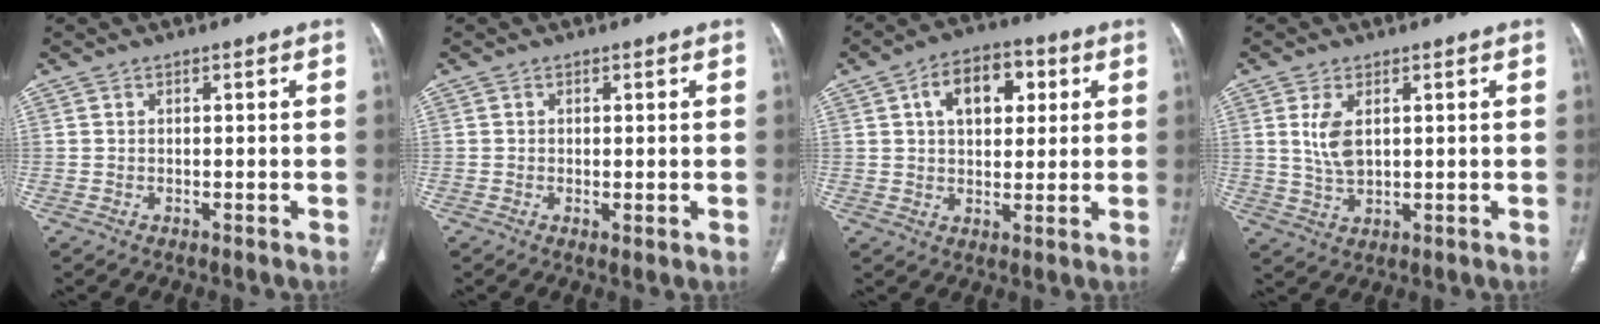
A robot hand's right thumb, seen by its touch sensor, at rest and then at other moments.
{"total": 1.3, "force": [-0.2, 0.4, 1.2], "torque": [-0.026, -0.007, -0.003]}
{"total": 11.3, "force": [3.5, 7.0, 8.1], "torque": [-0.094, 0.006, 0.051]}
{"total": 5.6, "force": [1.5, 3.0, 4.5], "torque": [-0.091, -0.008, 0.036]}